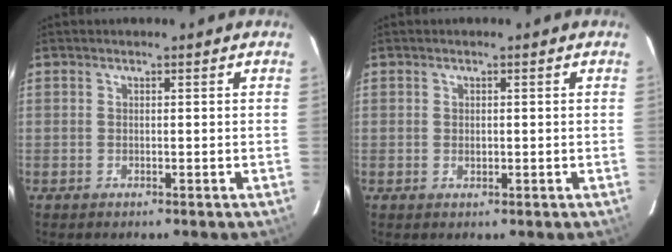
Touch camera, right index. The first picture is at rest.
{"total": 1.0, "force": [0.0, 0.9, 0.4], "torque": [-0.004, 0.000, 0.002]}